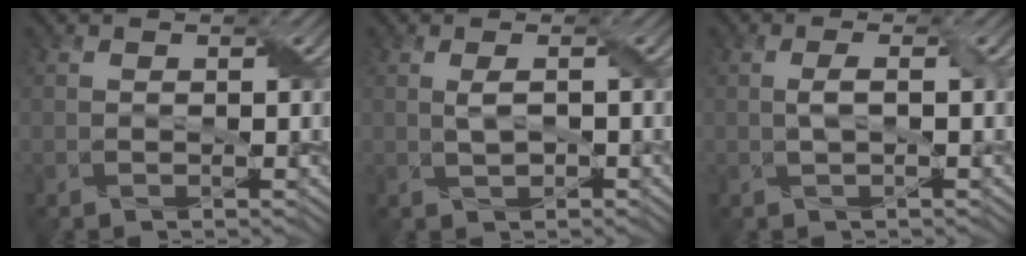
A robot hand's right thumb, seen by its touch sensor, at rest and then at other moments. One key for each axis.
{"total": 1.5, "fx": 0.1, "fy": 0.5, "fz": 1.4, "tx": -0.037, "ty": 0.004, "tz": 0.004}
{"total": 1.8, "fx": 0.1, "fy": 0.3, "fz": 1.8, "tx": -0.039, "ty": 0.007, "tz": 0.002}